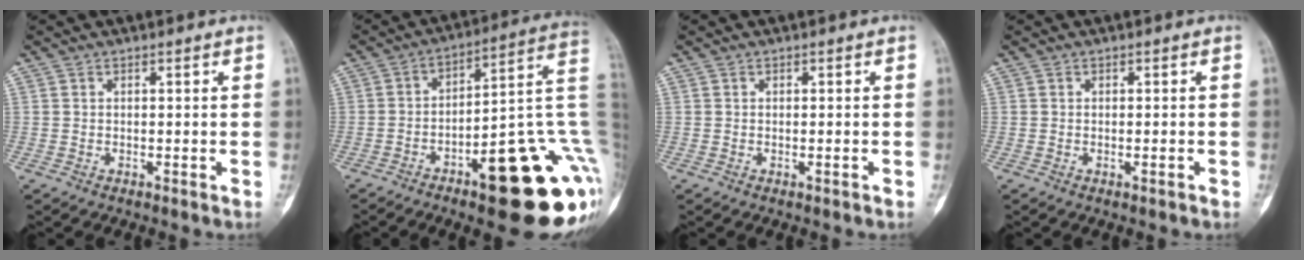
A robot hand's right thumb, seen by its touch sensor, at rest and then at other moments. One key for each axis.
{"total": 25.0, "fx": -8.1, "fy": 7.1, "fz": 22.5, "tx": -0.223, "ty": 0.053, "tz": -0.101}
{"total": 0.6, "fx": -0.3, "fy": 0.2, "fz": 0.5, "tx": -0.006, "ty": 0.000, "tz": -0.002}
{"total": 0.8, "fx": -0.4, "fy": 0.2, "fz": 0.7, "tx": -0.009, "ty": 0.001, "tz": -0.002}